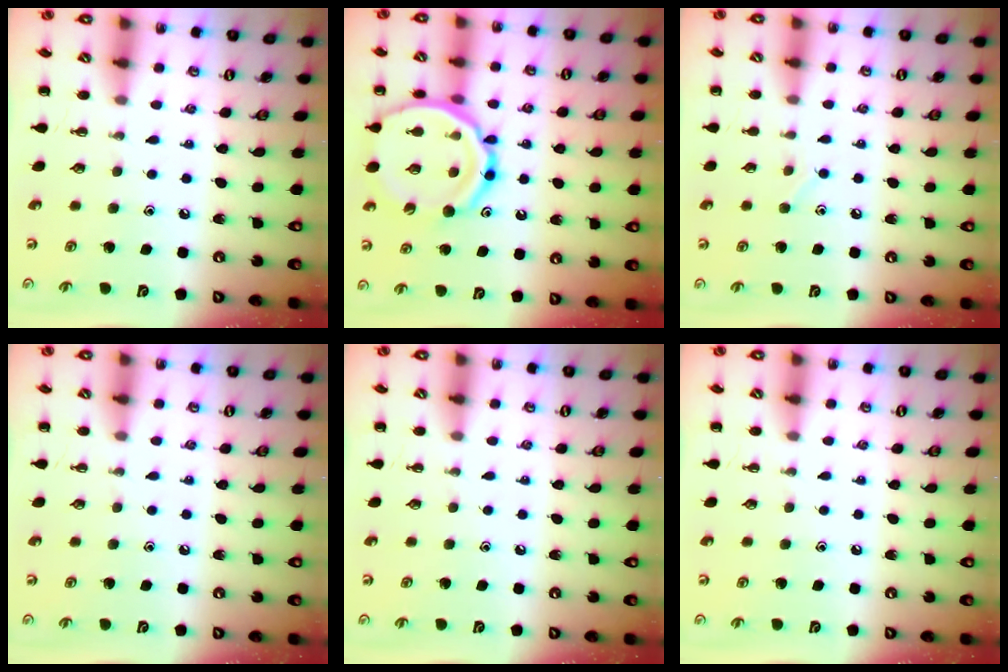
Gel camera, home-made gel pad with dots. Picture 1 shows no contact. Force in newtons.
{"total": 20.2, "press": 20.0, "slide": 2.7}
{"total": 5.5, "press": 5.3, "slide": 1.5}
{"total": 0.0}
{"total": 0.0}
{"total": 0.0}